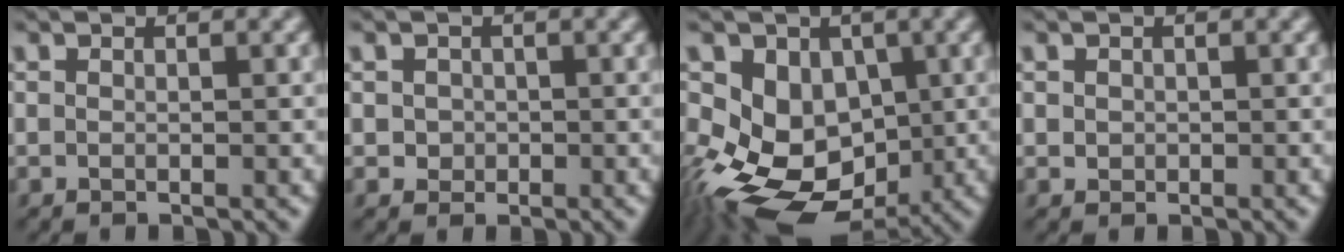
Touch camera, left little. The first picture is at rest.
{"total": 1.2, "force": [0.0, 1.1, 0.3], "torque": [-0.002, -0.001, 0.002]}
{"total": 11.7, "force": [-3.5, 8.2, 7.6], "torque": [-0.113, -0.010, -0.058]}
{"total": 0.6, "force": [0.1, 0.6, 0.1], "torque": [-0.001, -0.002, 0.004]}